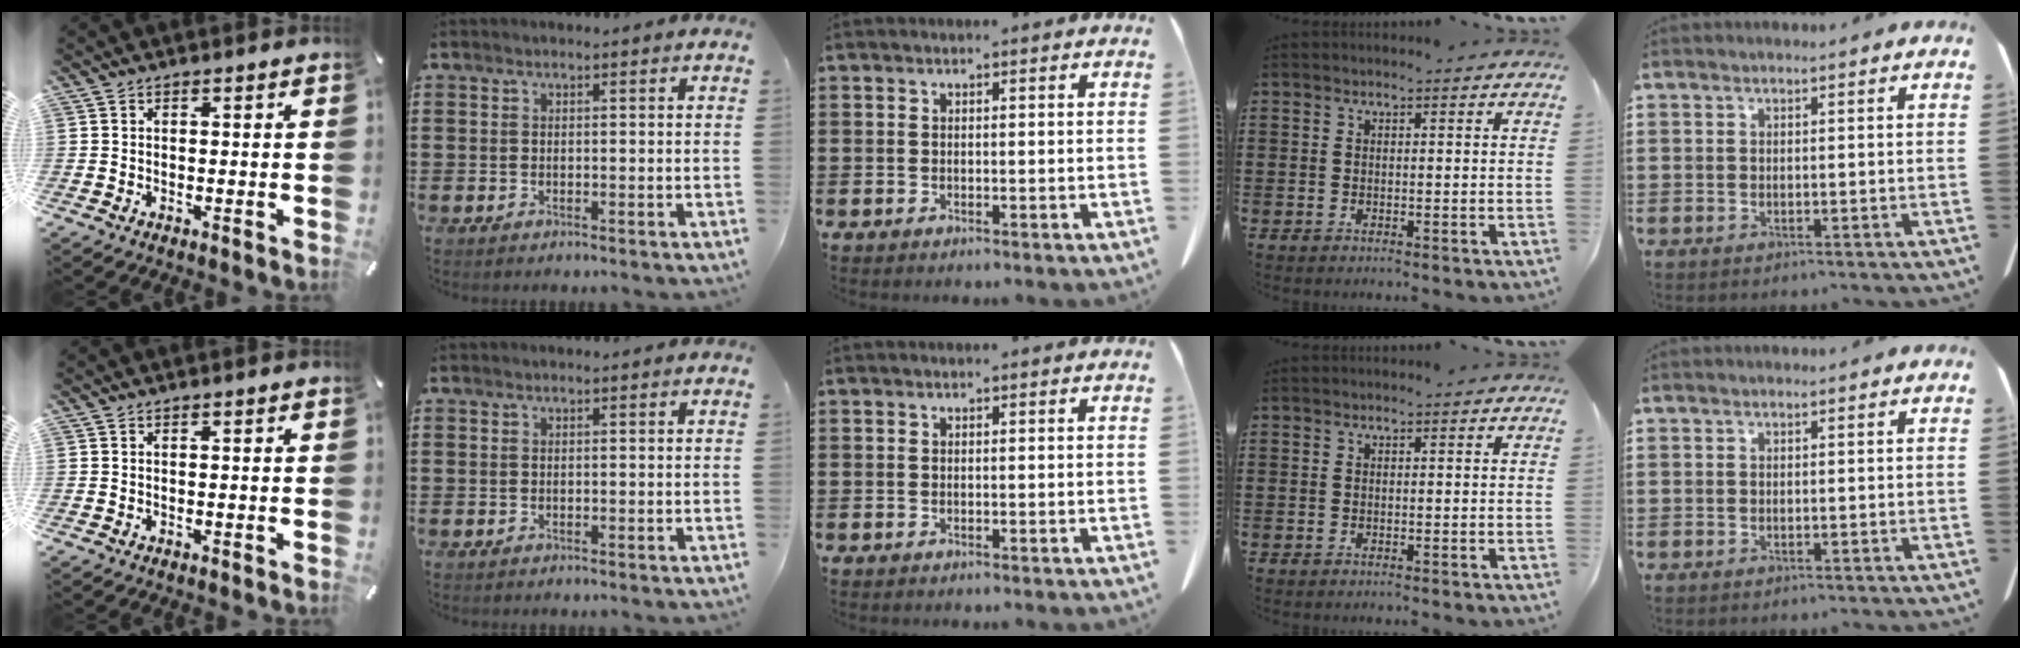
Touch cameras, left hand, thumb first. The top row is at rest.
{}